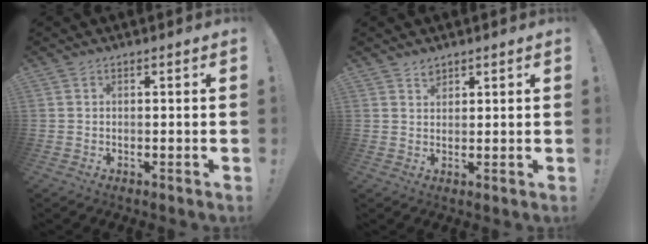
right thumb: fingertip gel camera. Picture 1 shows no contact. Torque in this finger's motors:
{"motor_torque": [-0.22, 0.28, 0.17, 0.01, 0.02]}